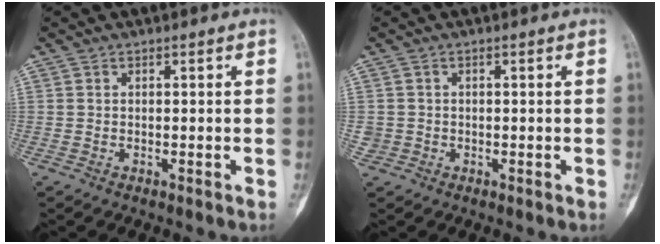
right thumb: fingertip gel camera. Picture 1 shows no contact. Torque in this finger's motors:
{"motor_torque": [0.16, 0.03, 0.23, -0.02, 0.03]}